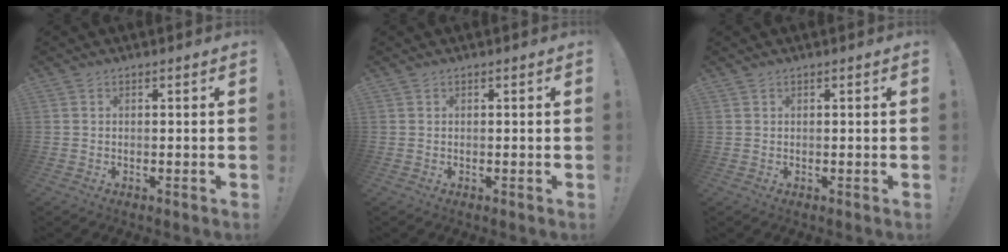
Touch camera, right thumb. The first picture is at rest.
{"total": 0.0}
{"total": 0.5, "force": [0.5, 0.2, 0.0], "torque": [-0.003, 0.002, 0.010]}